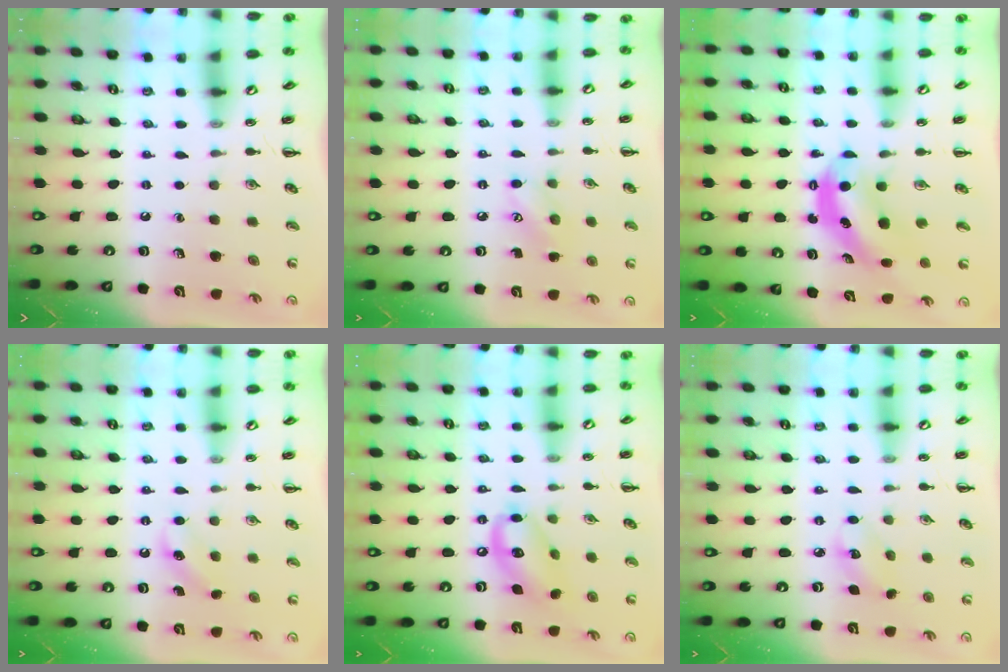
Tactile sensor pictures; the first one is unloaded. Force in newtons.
{"total": 5.6, "press": 5.5, "slide": 1.1}
{"total": 6.1, "press": 6.1, "slide": 0.5}
{"total": 4.9, "press": 4.7, "slide": 1.3}
{"total": 13.4, "press": 13.1, "slide": 2.8}
{"total": 4.4, "press": 4.3, "slide": 0.7}